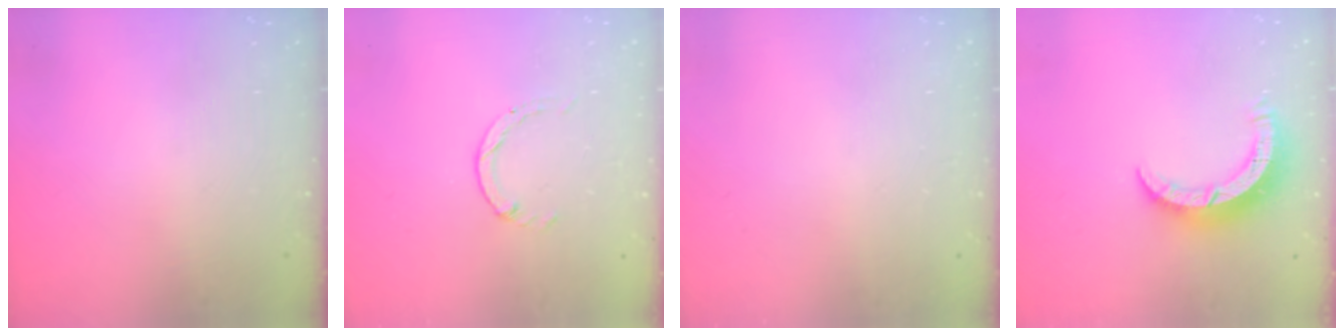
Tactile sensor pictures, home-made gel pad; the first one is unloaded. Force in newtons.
{"total": 0.0}
{"total": 2.7, "press": 2.7, "slide": 0.2}
{"total": 7.1, "press": 7.1, "slide": 0.4}